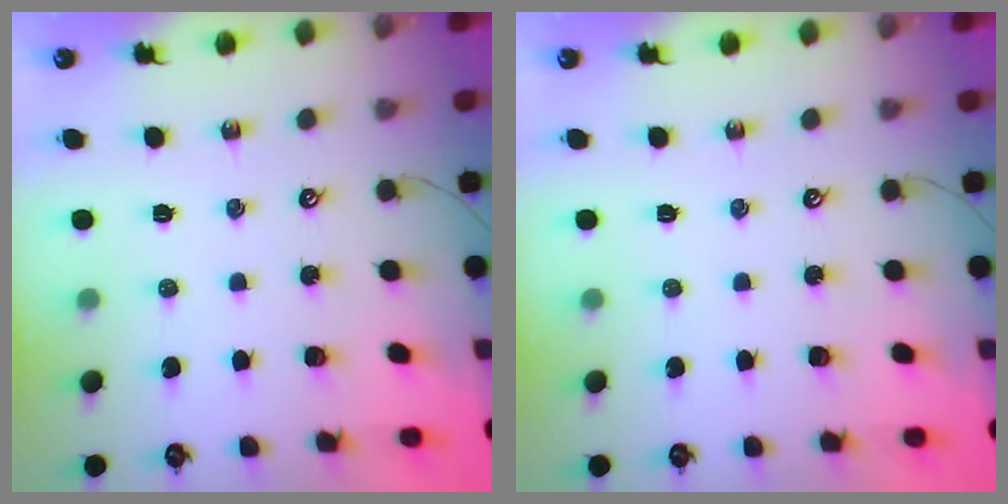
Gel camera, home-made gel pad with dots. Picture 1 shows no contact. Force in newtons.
{"total": 0.0}